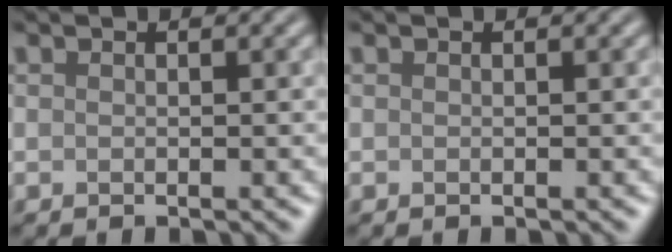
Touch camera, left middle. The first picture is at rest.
{"total": 0.0}